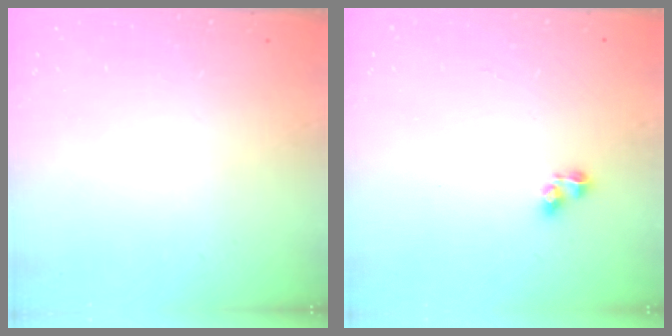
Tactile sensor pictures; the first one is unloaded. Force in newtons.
{"total": 2.9, "press": 2.6, "slide": 1.1}